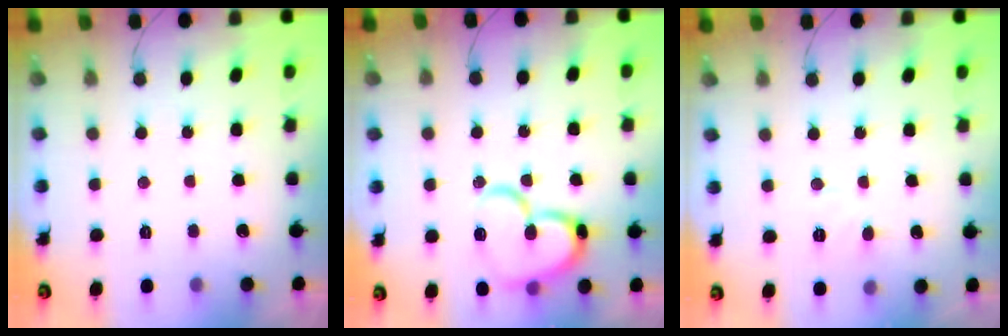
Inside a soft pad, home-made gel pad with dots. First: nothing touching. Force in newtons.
{"total": 16.2, "press": 16.1, "slide": 1.7}
{"total": 5.6, "press": 5.6, "slide": 0.7}